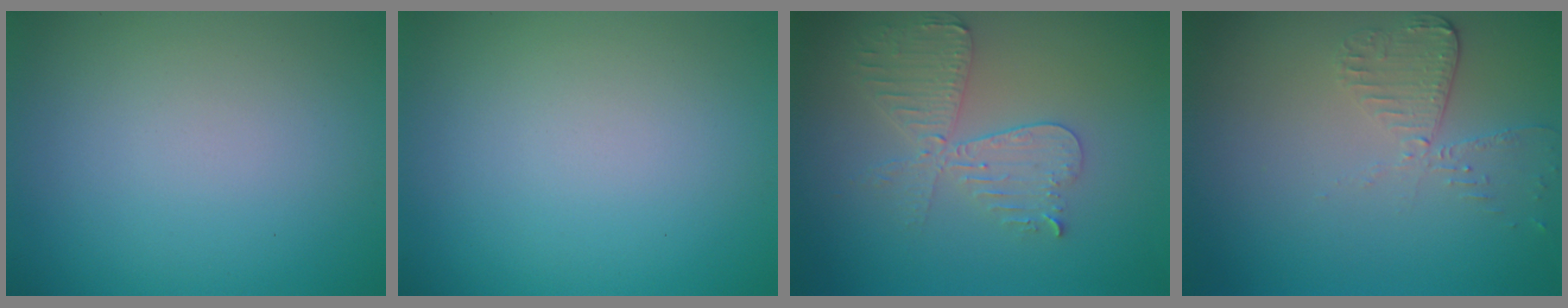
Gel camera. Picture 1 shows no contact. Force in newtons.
{"total": 0.0}
{"total": 4.4, "press": 3.8, "slide": 2.2}
{"total": 2.6, "press": 2.3, "slide": 1.2}